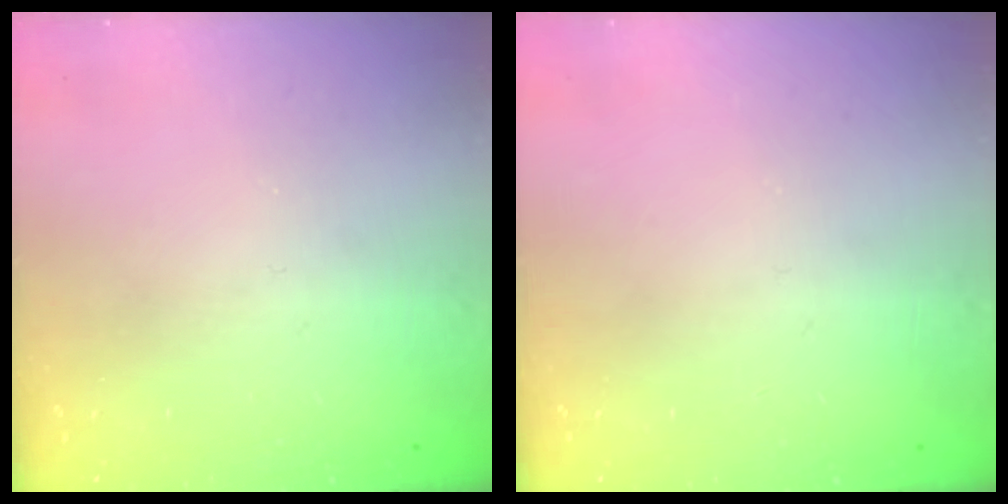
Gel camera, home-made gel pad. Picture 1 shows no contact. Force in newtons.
{"total": 0.0}